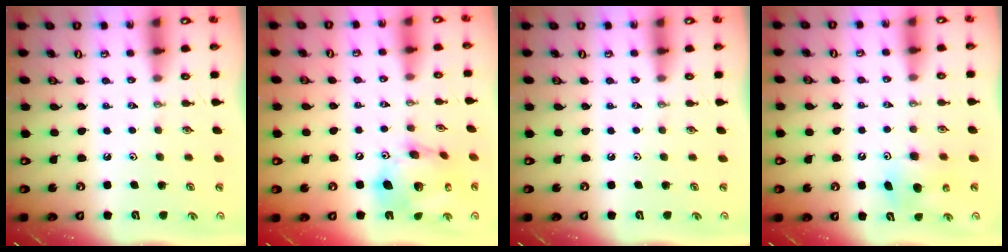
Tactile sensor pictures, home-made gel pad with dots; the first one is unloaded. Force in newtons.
{"total": 17.9, "press": 17.7, "slide": 2.1}
{"total": 0.0}
{"total": 8.1, "press": 8.0, "slide": 0.7}